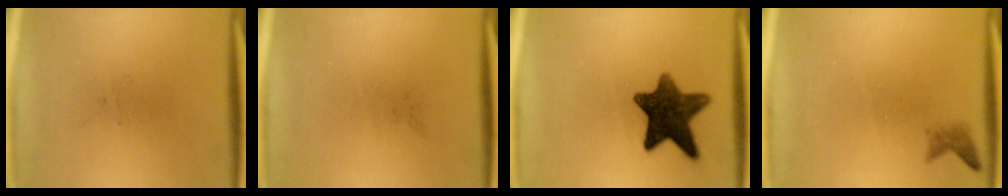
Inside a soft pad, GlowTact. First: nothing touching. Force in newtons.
{"total": 0.0}
{"total": 11.7}
{"total": 1.3}